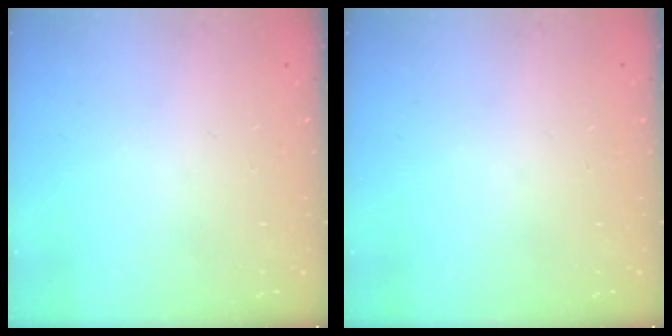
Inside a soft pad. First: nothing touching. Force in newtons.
{"total": 0.0}